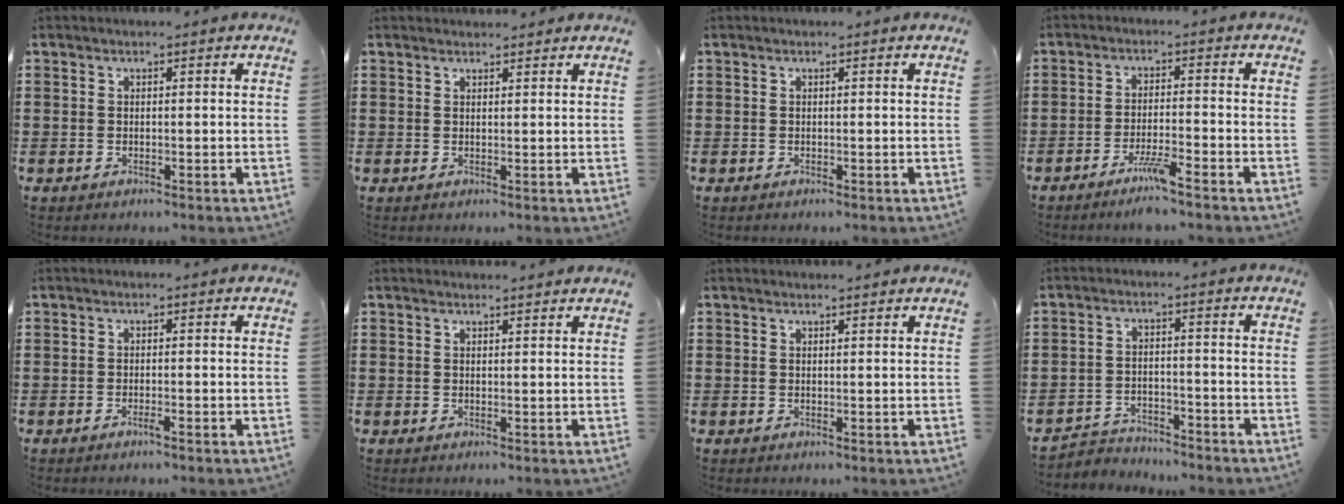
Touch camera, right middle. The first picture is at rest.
{"total": 1.2, "force": [1.2, 0.3, 0.0], "torque": [0.005, -0.001, 0.020]}
{"total": 0.0}
{"total": 4.2, "force": [-3.3, 0.0, 2.7], "torque": [-0.050, -0.004, -0.060]}
{"total": 1.1, "force": [-0.7, 0.0, 0.8], "torque": [-0.014, -0.003, -0.012]}
{"total": 1.1, "force": [1.1, 0.1, 0.1], "torque": [0.003, -0.003, 0.019]}
{"total": 0.8, "force": [0.8, 0.0, 0.0], "torque": [0.005, -0.004, 0.013]}
{"total": 3.4, "force": [-3.3, 0.6, 0.0], "torque": [-0.008, 0.003, -0.072]}